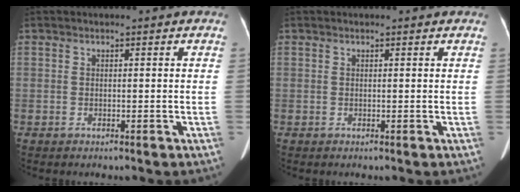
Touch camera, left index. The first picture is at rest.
{"total": 1.0, "force": [0.9, 0.3, 0.3], "torque": [-0.010, 0.005, 0.006]}